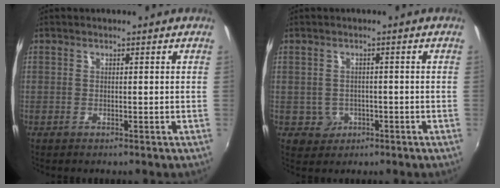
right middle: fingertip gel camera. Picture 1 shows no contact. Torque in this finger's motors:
{"motor_torque": [0.25, -0.23, 0.00, 0.01]}